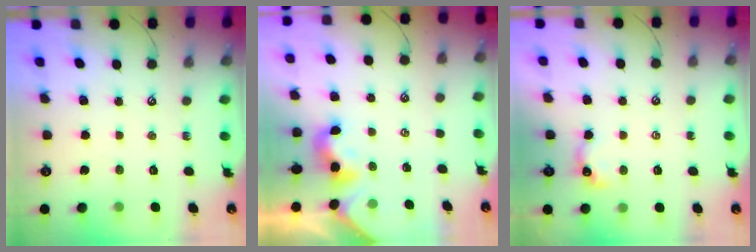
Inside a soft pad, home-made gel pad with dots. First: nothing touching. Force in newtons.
{"total": 0.5, "press": 0.5, "slide": 0.1}
{"total": 2.9, "press": 2.9, "slide": 0.3}